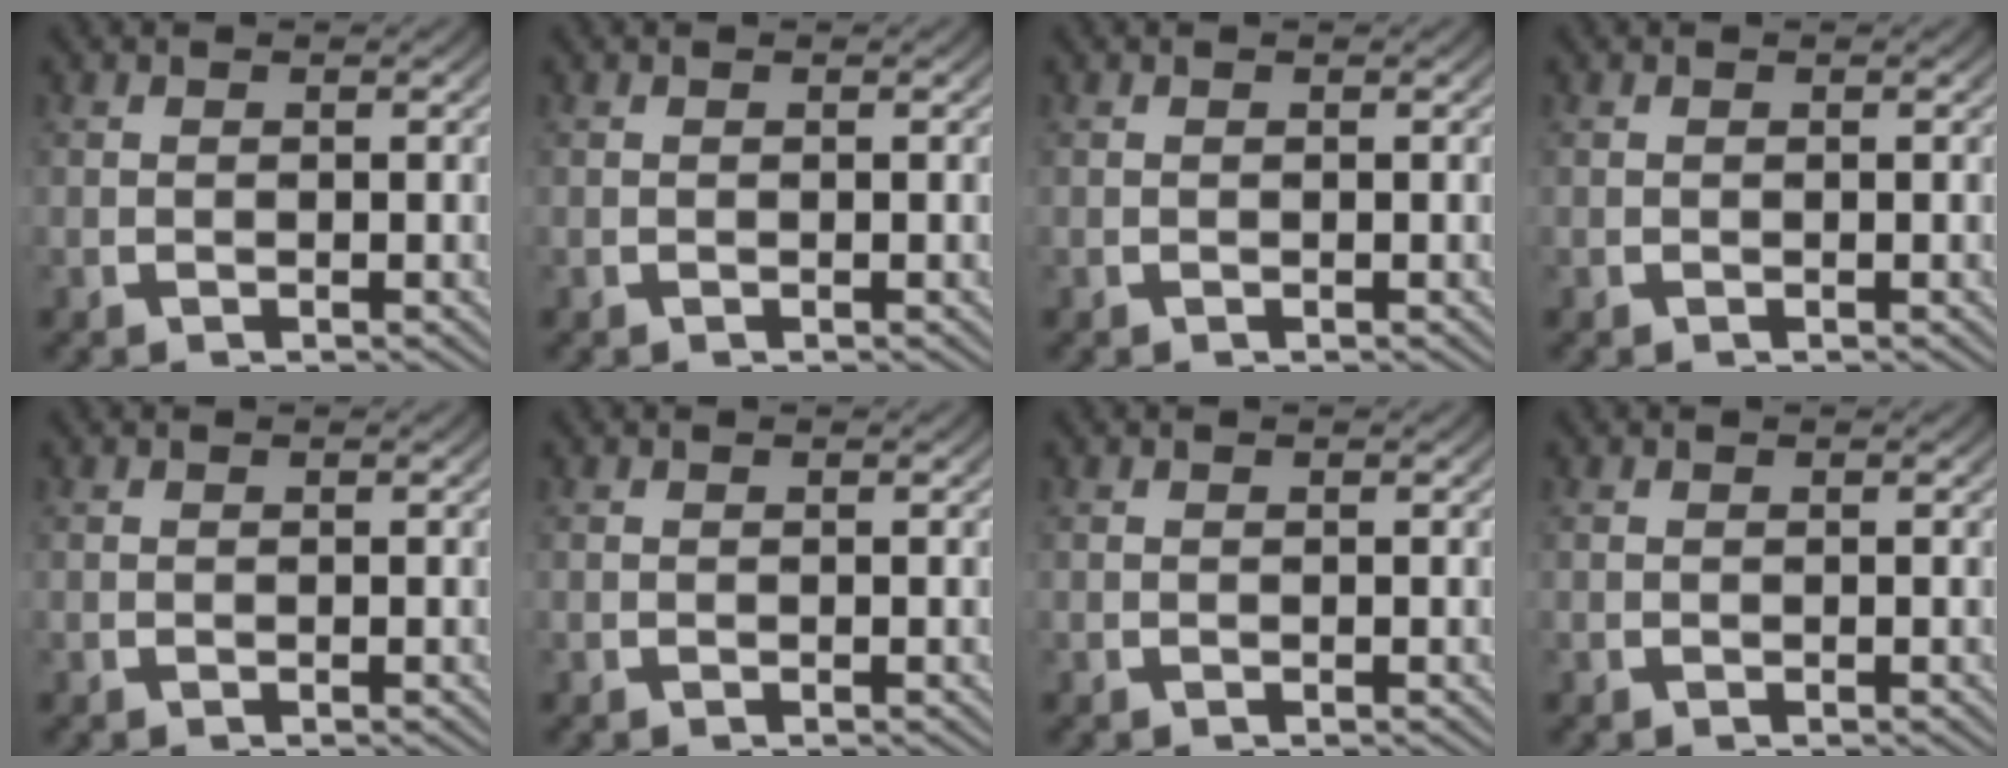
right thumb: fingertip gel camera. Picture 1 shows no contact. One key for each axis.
{"total": 0.0}
{"total": 0.0}
{"total": 0.0}
{"total": 0.0}
{"total": 0.0}
{"total": 0.0}
{"total": 0.0}